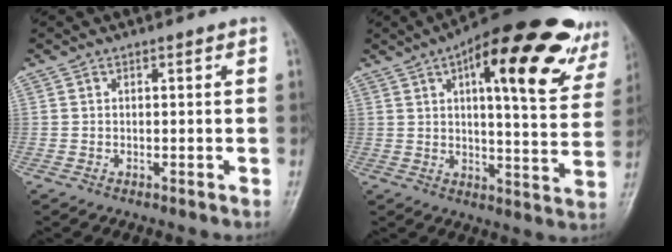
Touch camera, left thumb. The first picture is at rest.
{"total": 24.3, "force": [12.3, 7.9, 19.4], "torque": [-0.235, -0.014, 0.166]}